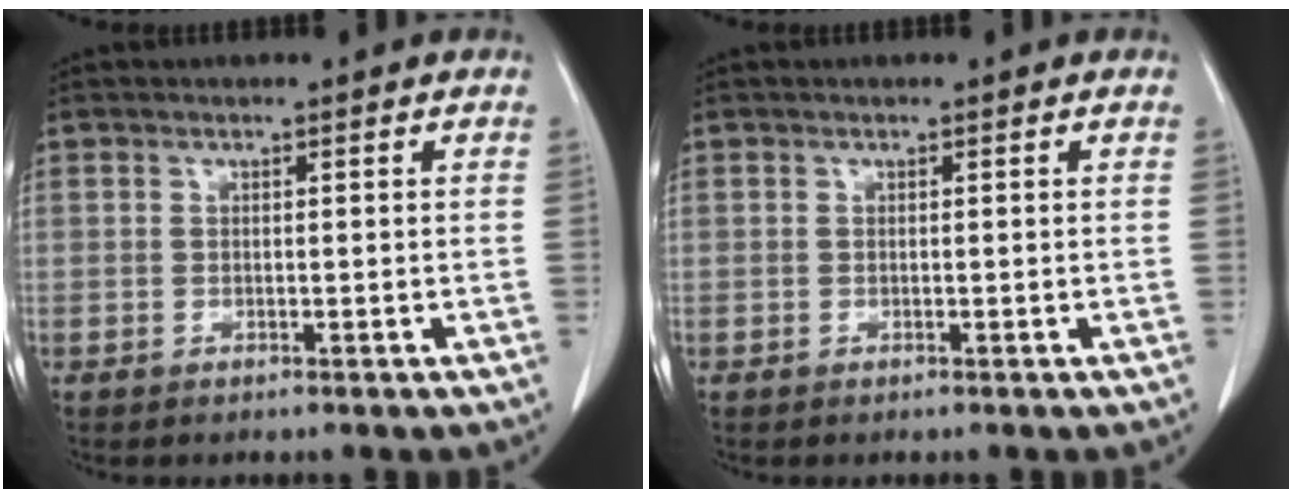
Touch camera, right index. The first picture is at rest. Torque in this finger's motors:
{"motor_torque": [0.00, 0.00, 0.00, 0.00]}